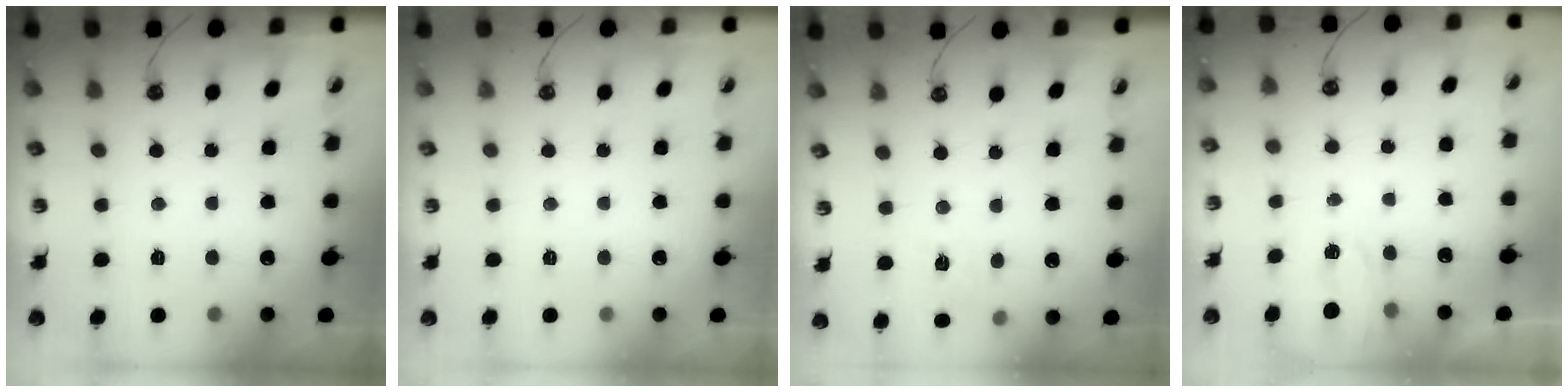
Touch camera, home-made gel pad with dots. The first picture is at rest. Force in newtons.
{"total": 0.0}
{"total": 5.9, "press": 5.9, "slide": 0.7}
{"total": 2.4, "press": 2.4, "slide": 0.3}